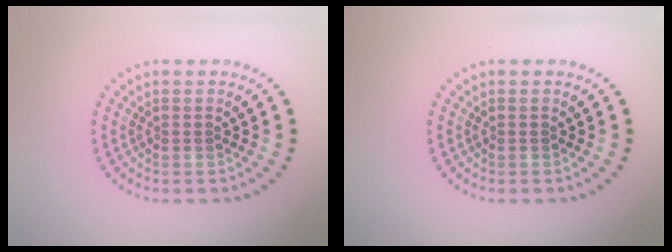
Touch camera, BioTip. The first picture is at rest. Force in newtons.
{"total": 0.0}